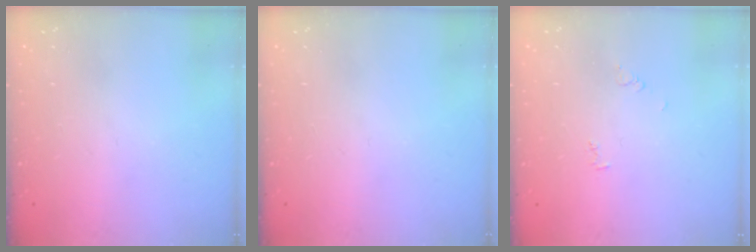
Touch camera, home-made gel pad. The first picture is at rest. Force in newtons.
{"total": 0.0}
{"total": 3.1, "press": 3.1, "slide": 0.5}